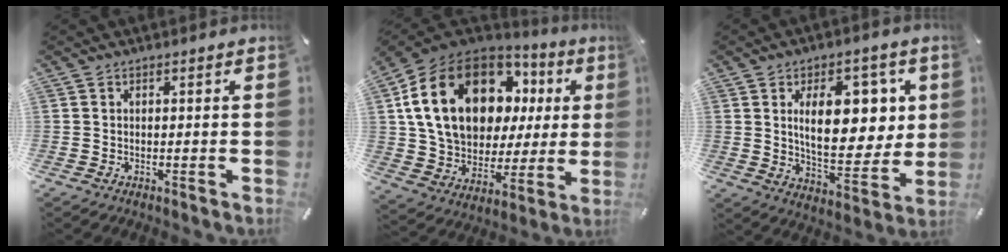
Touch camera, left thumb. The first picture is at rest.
{"total": 22.6, "force": [8.4, 15.4, 14.3], "torque": [-0.273, -0.028, 0.153]}
{"total": 16.5, "force": [4.8, 9.3, 12.8], "torque": [-0.189, -0.008, 0.082]}